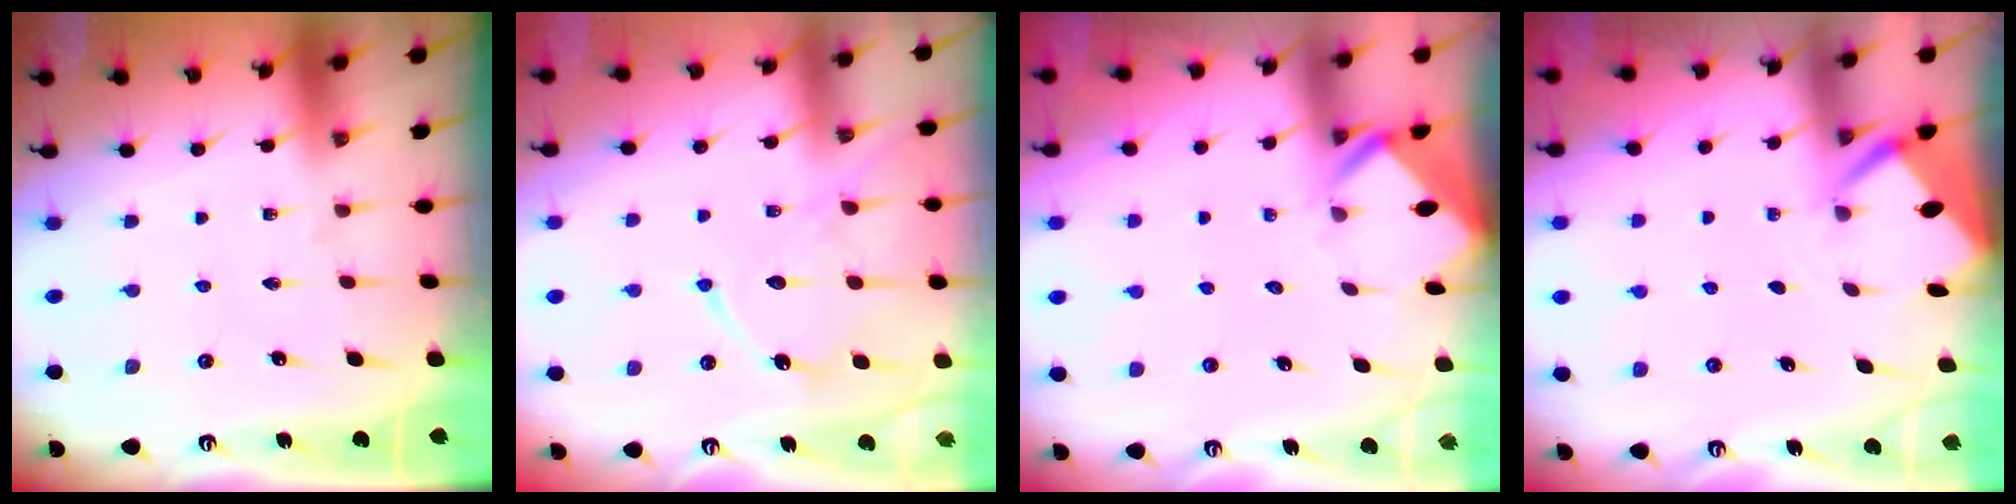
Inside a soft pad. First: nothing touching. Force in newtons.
{"total": 15.7, "press": 15.6, "slide": 1.4}
{"total": 2.6, "press": 2.6, "slide": 0.1}
{"total": 2.6, "press": 2.6, "slide": 0.0}